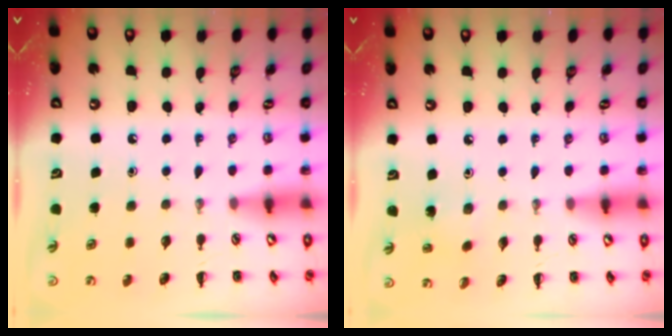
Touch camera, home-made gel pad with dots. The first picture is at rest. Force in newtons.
{"total": 2.1, "press": 2.0, "slide": 0.8}